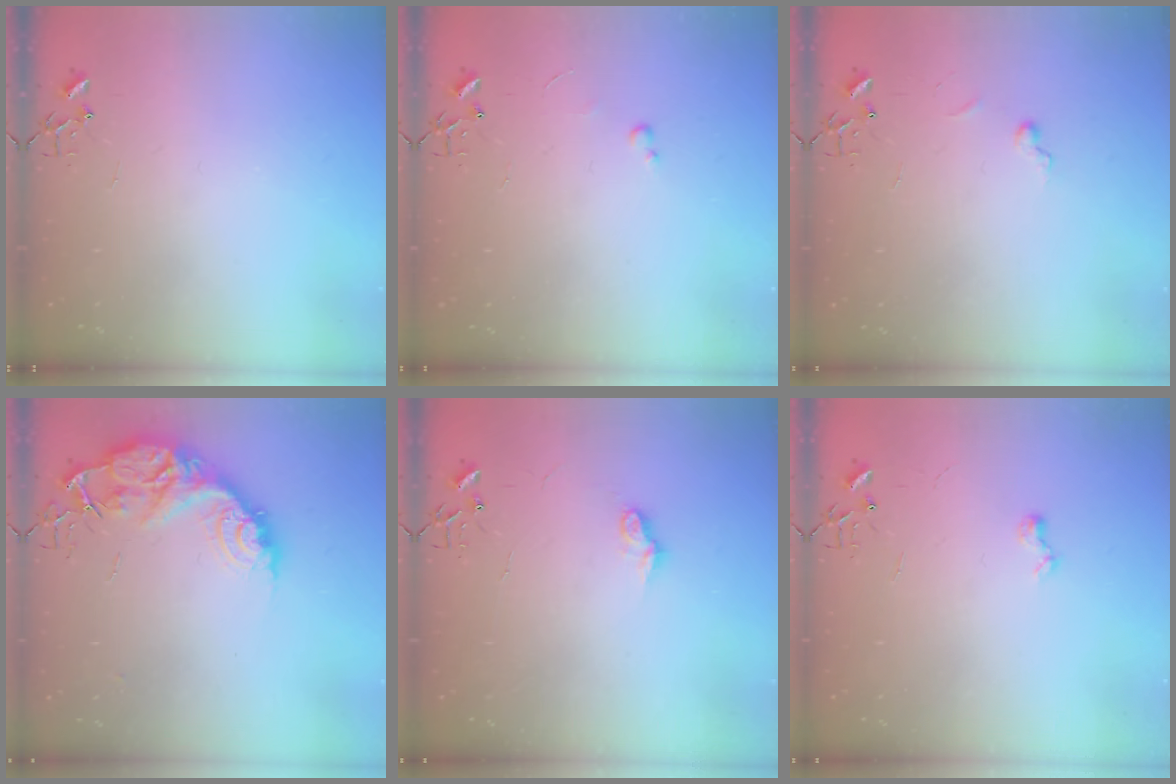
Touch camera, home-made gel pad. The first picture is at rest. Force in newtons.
{"total": 2.4, "press": 2.3, "slide": 0.4}
{"total": 4.3, "press": 4.3, "slide": 0.6}
{"total": 16.1, "press": 16.0, "slide": 1.5}
{"total": 6.9, "press": 6.9, "slide": 0.2}
{"total": 6.0, "press": 6.0, "slide": 0.7}